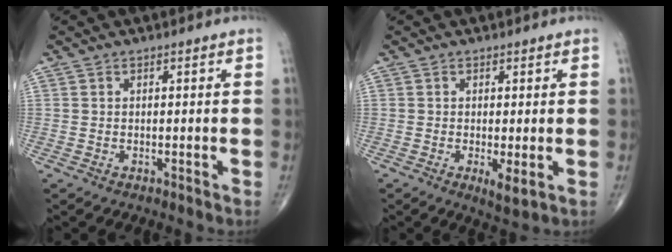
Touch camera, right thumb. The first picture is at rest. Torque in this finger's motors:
{"motor_torque": [0.09, 0.63, 0.03, -0.21, 0.10]}